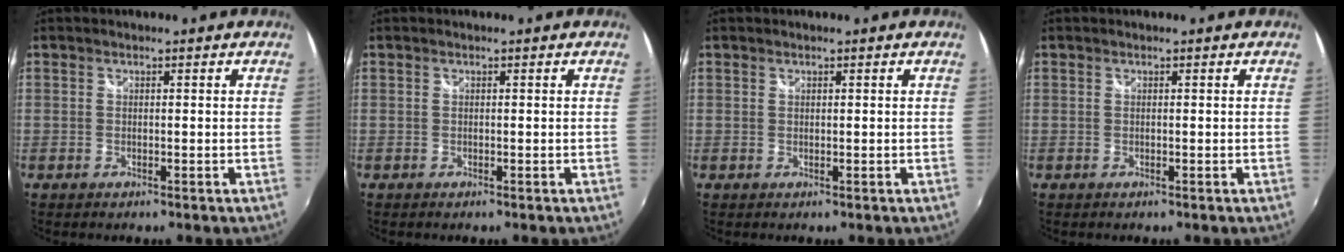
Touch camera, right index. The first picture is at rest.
{"total": 0.0}
{"total": 0.0}
{"total": 0.0}